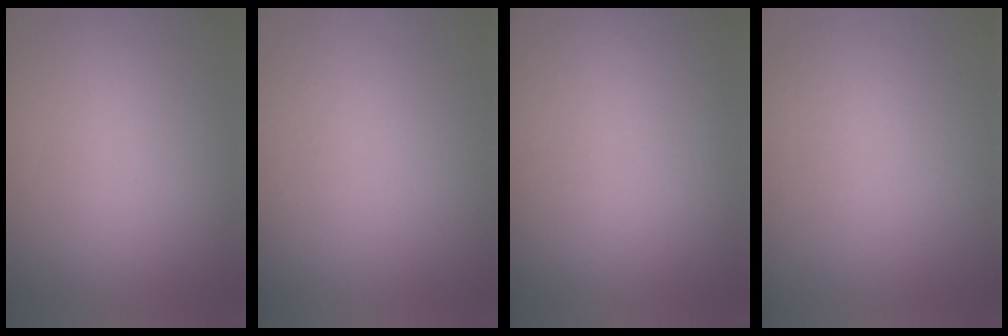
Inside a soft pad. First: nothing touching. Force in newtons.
{"total": 4.7}
{"total": 1.0}
{"total": 5.1}